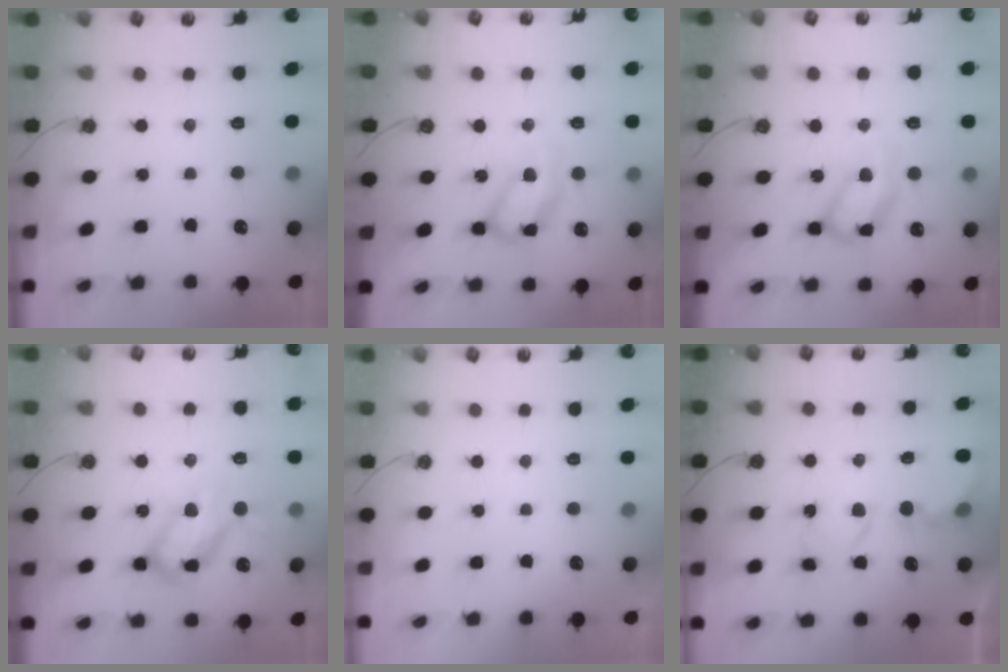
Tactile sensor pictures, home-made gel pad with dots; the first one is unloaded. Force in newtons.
{"total": 15.3, "press": 15.2, "slide": 1.3}
{"total": 15.3, "press": 15.2, "slide": 1.3}
{"total": 17.9, "press": 17.8, "slide": 1.9}
{"total": 0.0}
{"total": 5.8, "press": 5.8, "slide": 0.6}